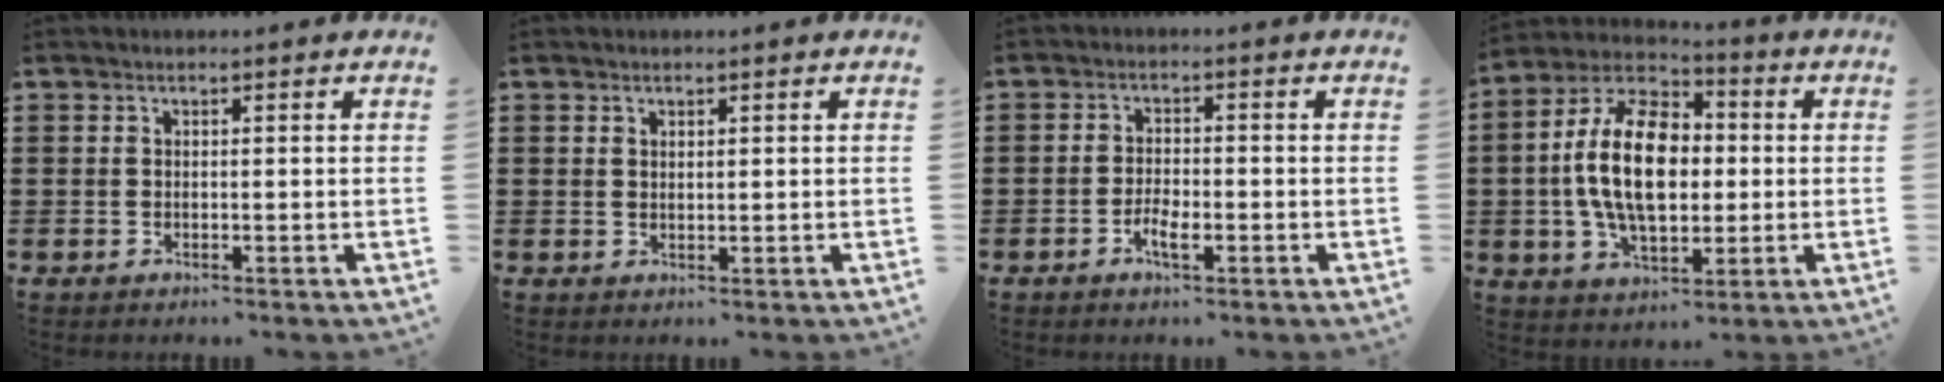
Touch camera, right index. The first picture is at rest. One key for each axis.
{"total": 0.8, "fx": 0.6, "fy": 0.4, "fz": 0.3, "tx": -0.007, "ty": 0.003, "tz": 0.011}
{"total": 3.1, "fx": -1.5, "fy": 1.1, "fz": 2.5, "tx": -0.041, "ty": 0.005, "tz": -0.027}
{"total": 14.5, "fx": 0.1, "fy": 8.4, "fz": 11.8, "tx": -0.256, "ty": 0.006, "tz": -0.003}